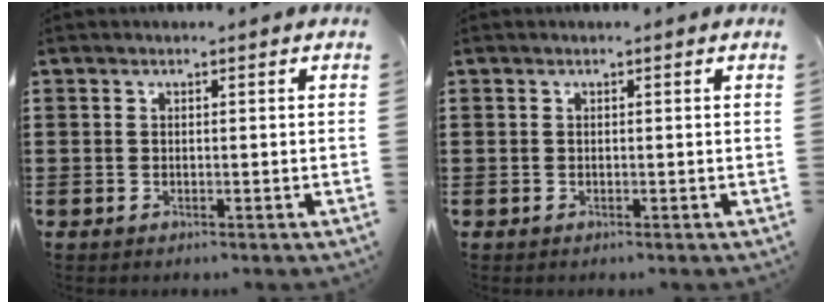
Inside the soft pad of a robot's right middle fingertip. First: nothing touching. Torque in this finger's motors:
{"motor_torque": [0.01, 0.03, -0.04, -0.01]}